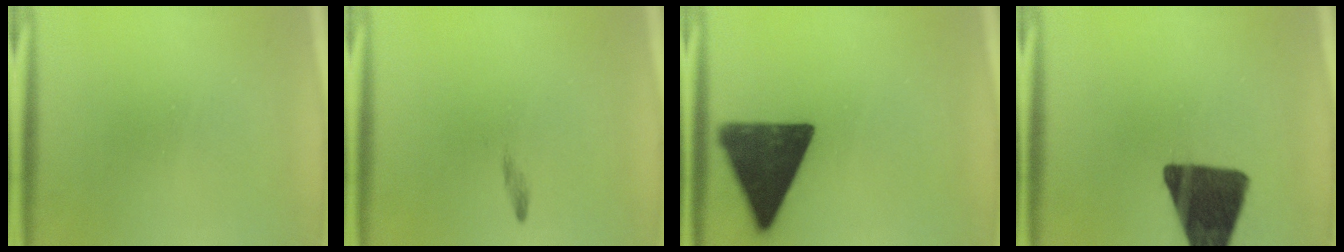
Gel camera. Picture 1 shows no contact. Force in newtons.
{"total": 0.7}
{"total": 13.3}
{"total": 16.1}